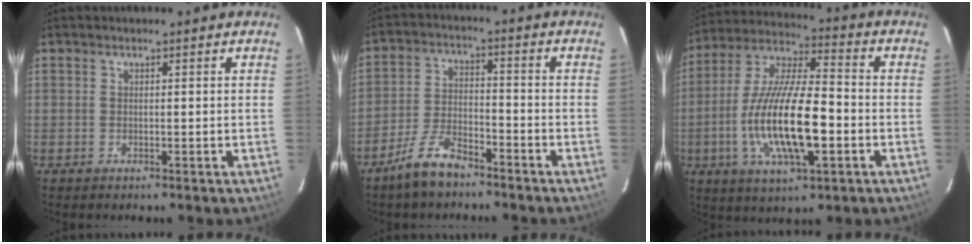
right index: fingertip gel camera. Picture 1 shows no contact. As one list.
[{"total": 8.1, "force": [-6.3, 2.8, 4.2], "torque": [-0.098, 0.005, -0.117]}, {"total": 18.4, "force": [-4.6, 5.6, 17.0], "torque": [-0.339, -0.010, -0.085]}]